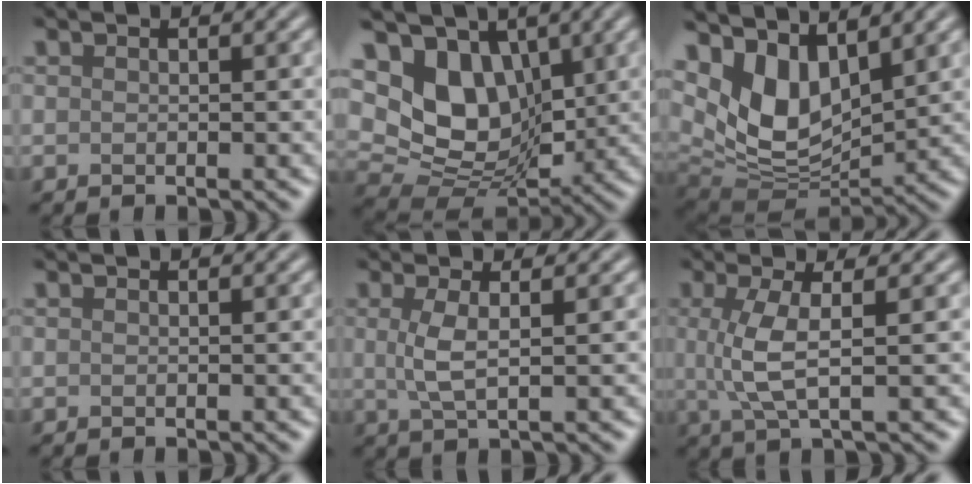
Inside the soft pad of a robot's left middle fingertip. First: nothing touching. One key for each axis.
{"total": 9.9, "fx": 2.9, "fy": 7.3, "fz": 6.1, "tx": -0.122, "ty": -0.009, "tz": 0.045}
{"total": 7.6, "fx": 3.9, "fy": 4.0, "fz": 5.2, "tx": -0.113, "ty": -0.012, "tz": 0.070}
{"total": 0.0}
{"total": 2.8, "fx": 0.5, "fy": 0.8, "fz": 2.7, "tx": -0.057, "ty": 0.000, "tz": 0.009}
{"total": 4.0, "fx": 0.4, "fy": 1.0, "fz": 3.9, "tx": -0.080, "ty": 0.001, "tz": 0.009}